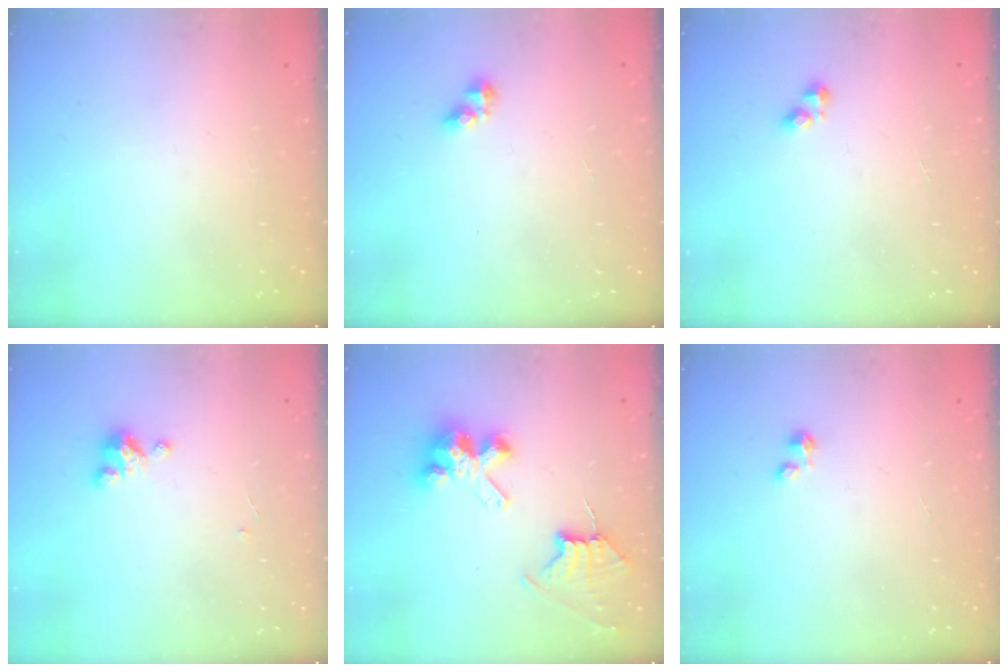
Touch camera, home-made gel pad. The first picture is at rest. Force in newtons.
{"total": 4.9, "press": 4.8, "slide": 0.6}
{"total": 2.4, "press": 2.4, "slide": 0.3}
{"total": 2.7, "press": 2.7, "slide": 0.3}
{"total": 8.4, "press": 8.3, "slide": 0.7}
{"total": 0.0}